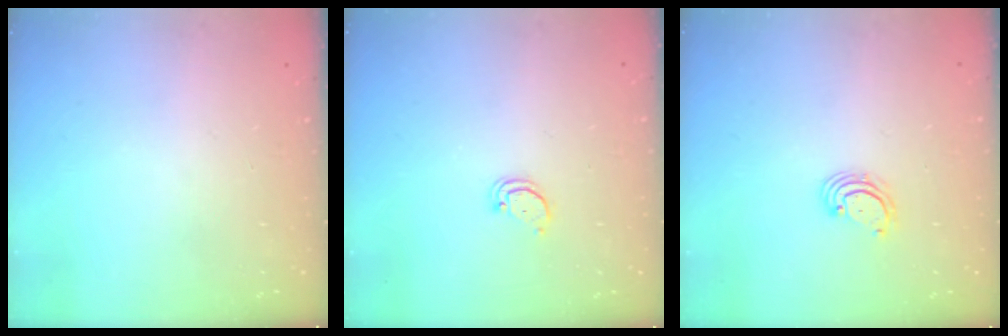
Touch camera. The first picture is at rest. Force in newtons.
{"total": 2.1, "press": 2.1, "slide": 0.2}
{"total": 2.7, "press": 2.7, "slide": 0.7}